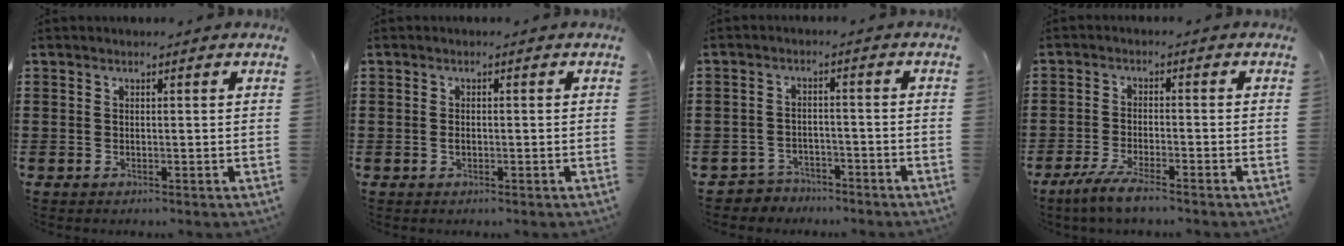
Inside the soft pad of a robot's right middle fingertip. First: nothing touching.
{"total": 0.8, "force": [-0.4, 0.3, 0.6], "torque": [-0.016, -0.006, -0.005]}
{"total": 3.2, "force": [-3.1, 0.7, -0.3], "torque": [-0.006, -0.001, -0.068]}
{"total": 4.5, "force": [-3.7, 0.2, 2.5], "torque": [-0.064, -0.013, -0.074]}